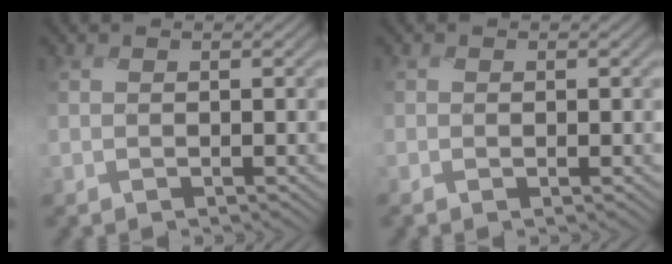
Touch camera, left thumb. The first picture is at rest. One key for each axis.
{"total": 0.0}